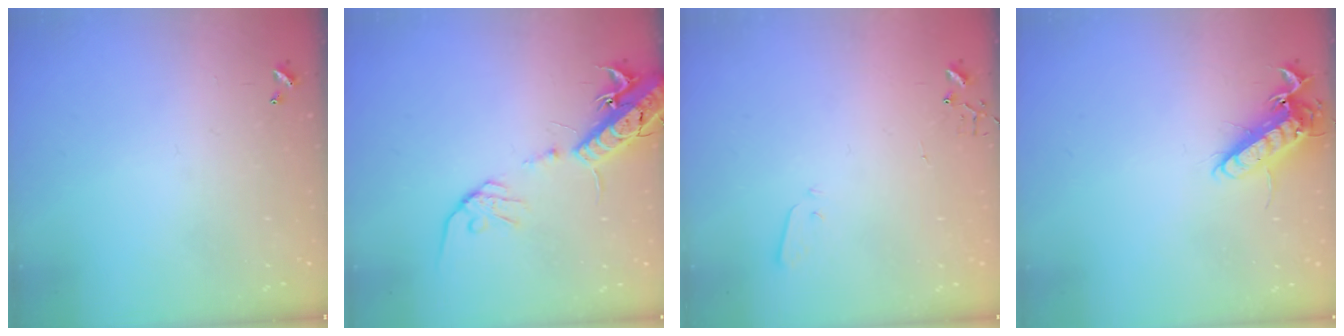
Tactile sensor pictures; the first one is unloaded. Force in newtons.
{"total": 16.5, "press": 16.2, "slide": 3.6}
{"total": 2.1, "press": 2.0, "slide": 0.4}
{"total": 13.5, "press": 13.5, "slide": 1.2}